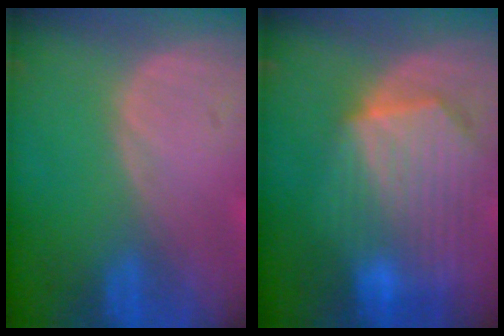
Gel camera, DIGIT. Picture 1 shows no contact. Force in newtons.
{"total": 10.4, "press": 9.1, "slide": 5.1}